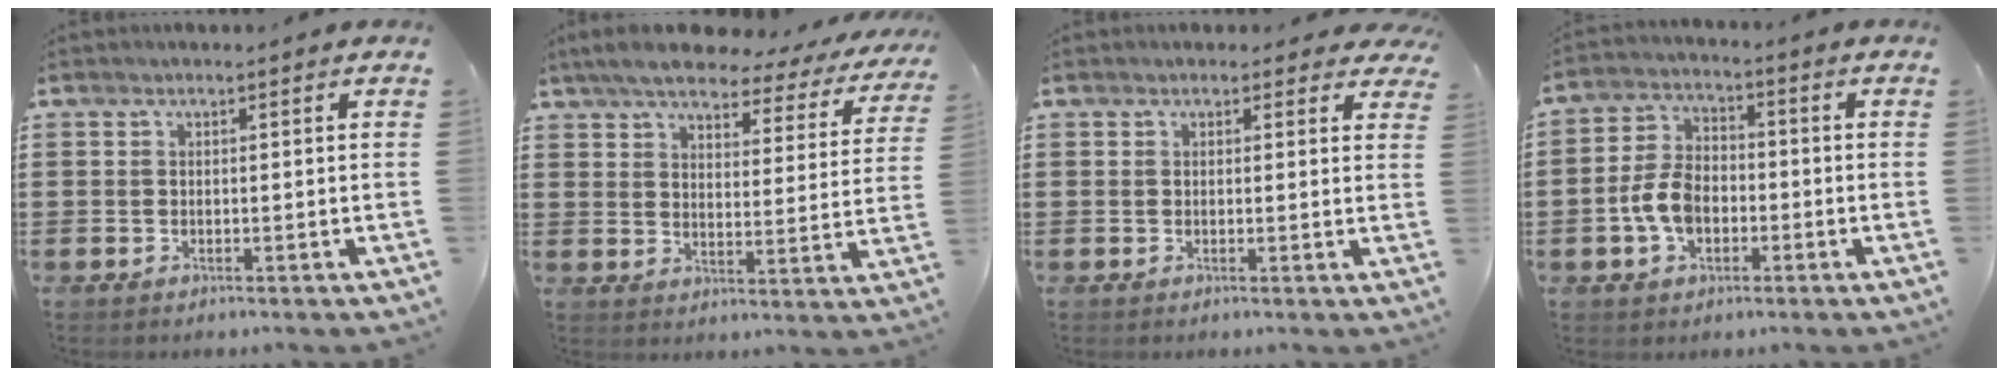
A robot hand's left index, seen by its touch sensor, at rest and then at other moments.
{"total": 6.3, "force": [5.6, 1.2, 2.6], "torque": [-0.077, -0.028, 0.096]}
{"total": 1.5, "force": [1.2, 0.9, 0.4], "torque": [-0.005, 0.004, 0.021]}
{"total": 7.0, "force": [-1.9, 4.6, 5.0], "torque": [-0.122, 0.004, -0.041]}